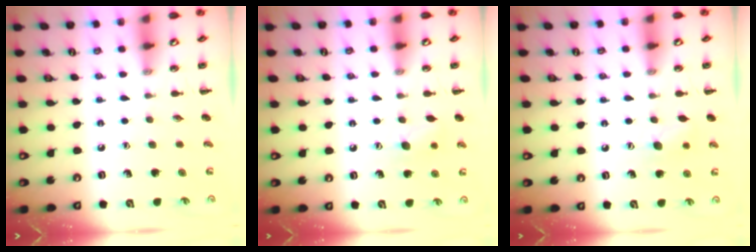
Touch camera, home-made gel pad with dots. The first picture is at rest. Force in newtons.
{"total": 7.8, "press": 7.6, "slide": 1.9}
{"total": 7.8, "press": 7.6, "slide": 1.9}